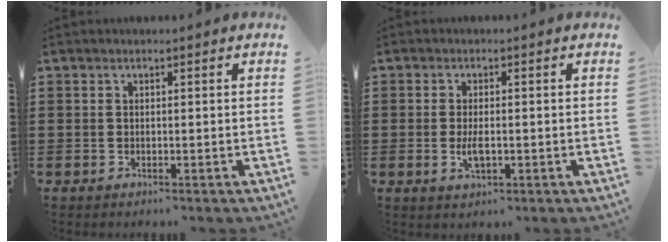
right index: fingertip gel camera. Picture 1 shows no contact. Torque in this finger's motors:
{"motor_torque": [0.87, 1.27, 0.31, 0.08]}